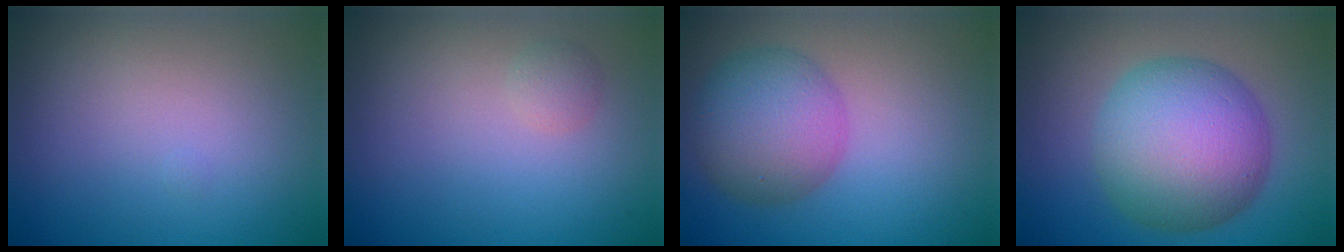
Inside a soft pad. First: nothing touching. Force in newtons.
{"total": 1.0, "press": 1.0, "slide": 0.1}
{"total": 6.3, "press": 6.3, "slide": 0.2}
{"total": 10.6, "press": 10.6, "slide": 0.3}